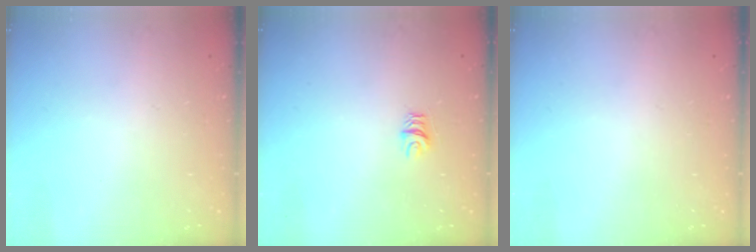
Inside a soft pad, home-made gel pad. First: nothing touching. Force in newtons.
{"total": 4.6, "press": 4.6, "slide": 0.3}
{"total": 0.0}